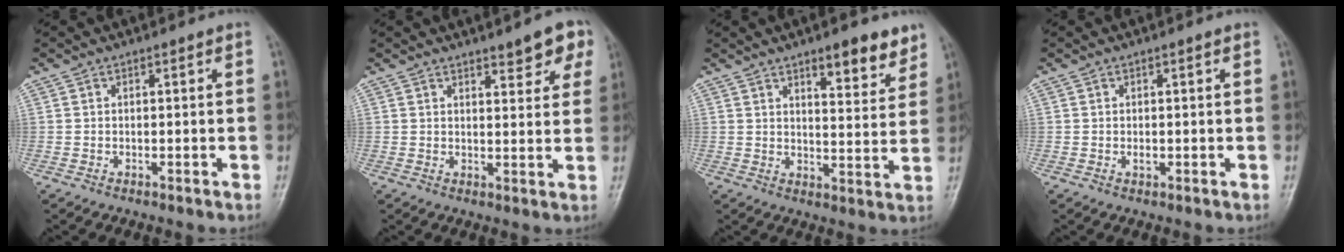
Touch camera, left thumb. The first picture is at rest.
{"total": 6.0, "force": [3.9, 2.2, 4.0], "torque": [-0.023, -0.020, 0.046]}
{"total": 8.9, "force": [6.1, 2.9, 5.8], "torque": [-0.054, -0.038, 0.087]}
{"total": 1.0, "force": [0.0, 0.5, 0.8], "torque": [-0.009, -0.001, 0.002]}